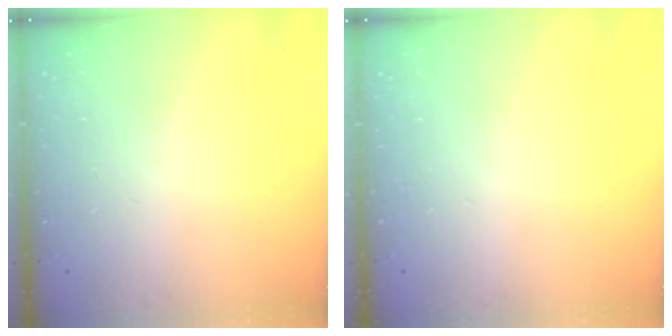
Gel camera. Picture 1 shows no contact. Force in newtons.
{"total": 0.0}